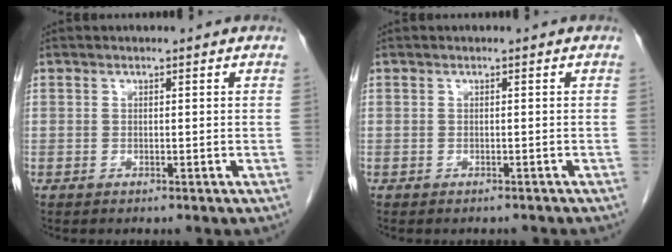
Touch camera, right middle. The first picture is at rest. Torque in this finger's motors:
{"motor_torque": [0.24, -0.21, -0.01, 0.00]}